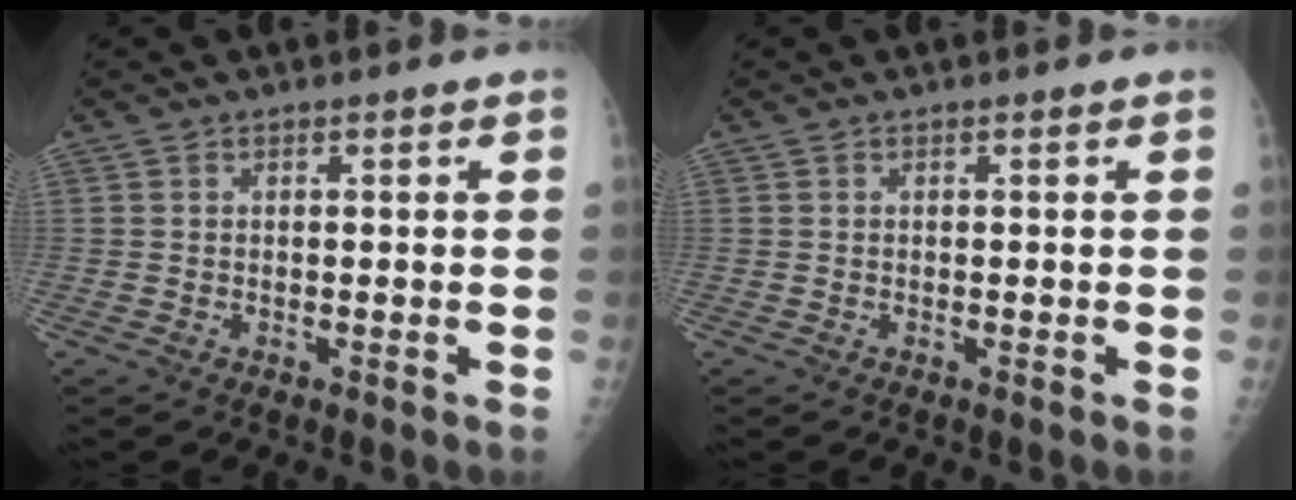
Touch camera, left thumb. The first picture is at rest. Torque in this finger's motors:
{"motor_torque": [-0.01, 0.01, 0.00, 0.00, 0.00]}